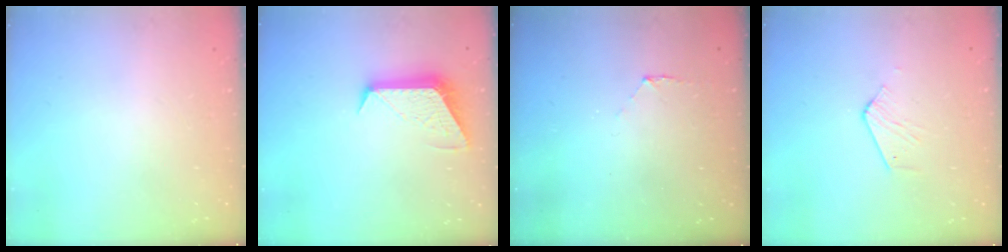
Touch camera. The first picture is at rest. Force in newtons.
{"total": 11.8, "press": 11.8, "slide": 0.8}
{"total": 3.9, "press": 3.9, "slide": 0.4}
{"total": 3.9, "press": 3.9, "slide": 0.5}